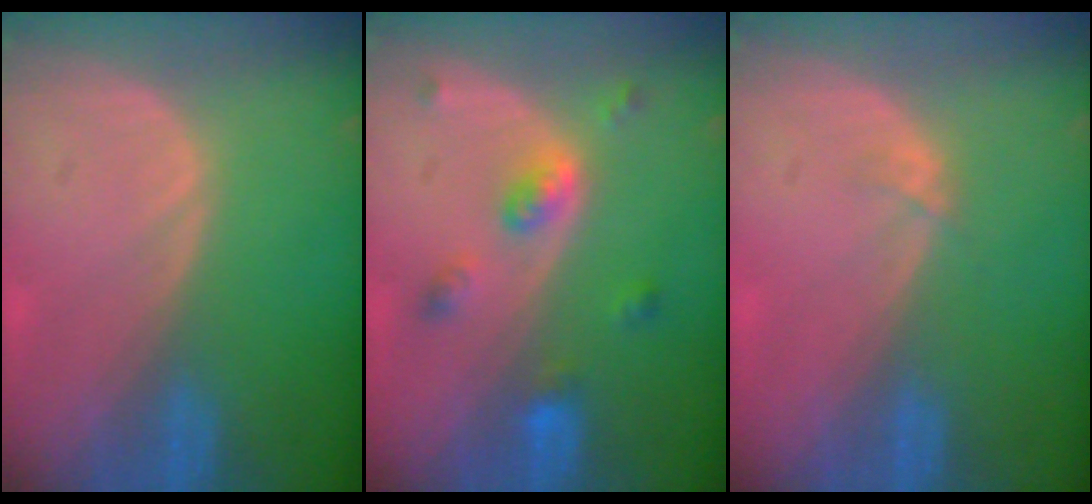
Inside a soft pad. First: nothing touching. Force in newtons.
{"total": 5.2, "press": 4.5, "slide": 2.8}
{"total": 1.2, "press": 0.9, "slide": 0.7}